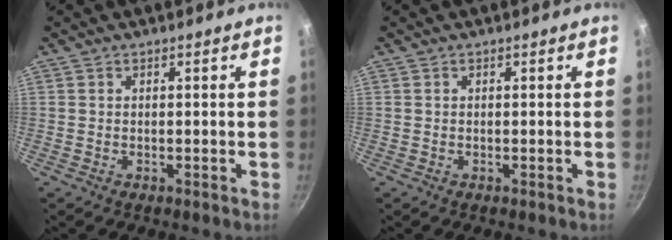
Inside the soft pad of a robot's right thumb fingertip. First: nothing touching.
{"total": 0.0}